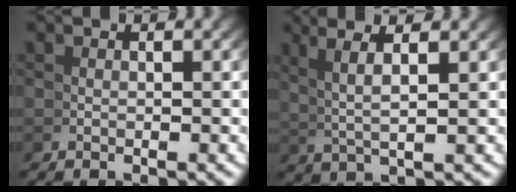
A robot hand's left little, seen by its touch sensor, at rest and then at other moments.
{"total": 5.1, "force": [3.3, 0.6, 3.9], "torque": [-0.053, 0.020, 0.055]}